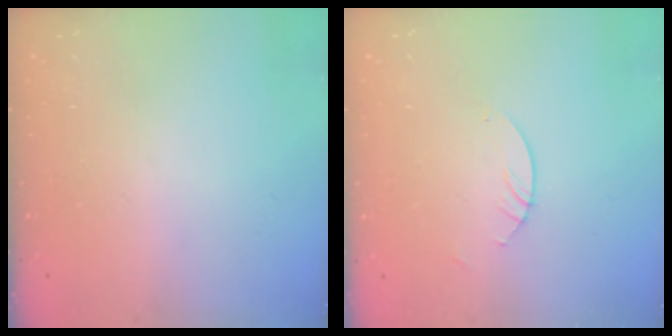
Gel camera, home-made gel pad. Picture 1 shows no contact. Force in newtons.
{"total": 2.4, "press": 2.4, "slide": 0.2}